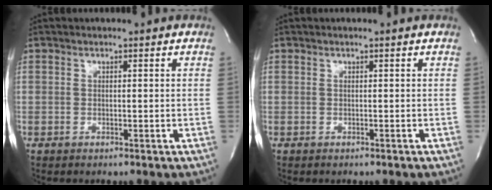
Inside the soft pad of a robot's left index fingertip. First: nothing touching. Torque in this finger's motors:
{"motor_torque": [0.07, 0.01, -0.03, -0.01]}